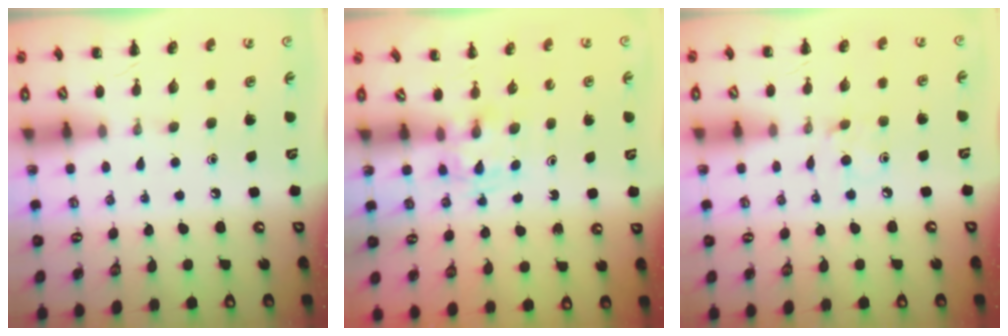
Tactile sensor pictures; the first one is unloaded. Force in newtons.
{"total": 2.8, "press": 2.6, "slide": 1.1}
{"total": 5.3, "press": 5.1, "slide": 1.3}